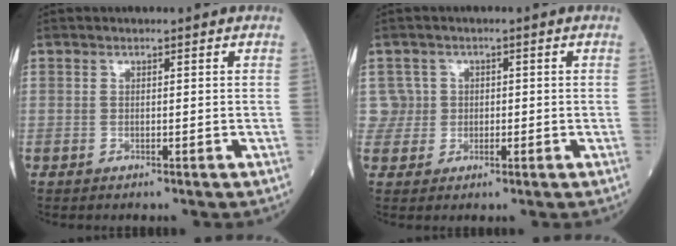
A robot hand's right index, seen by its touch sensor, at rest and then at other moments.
{"total": 3.4, "force": [0.5, 3.3, -0.6], "torque": [0.031, 0.009, 0.008]}